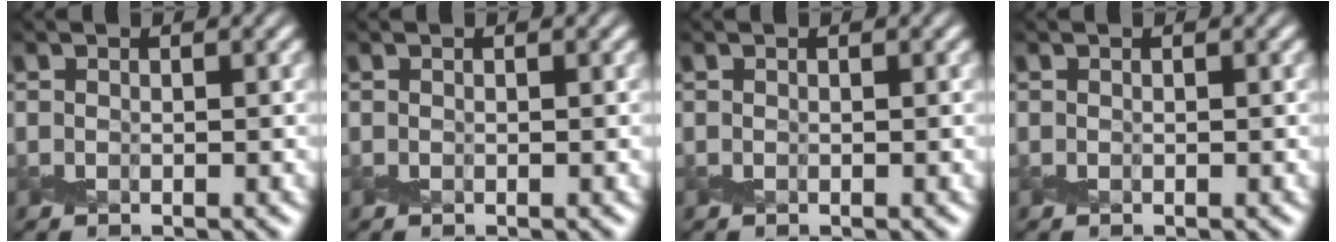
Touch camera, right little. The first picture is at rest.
{"total": 0.0}
{"total": 0.0}
{"total": 0.0}